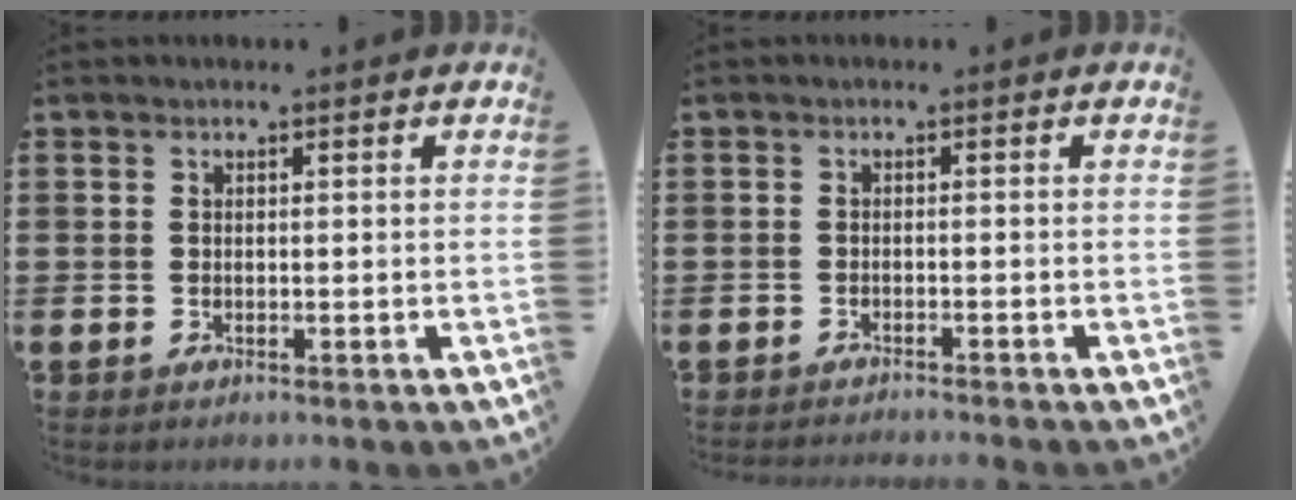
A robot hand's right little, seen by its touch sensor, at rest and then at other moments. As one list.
[{"total": 1.0, "force": [-0.9, -0.2, 0.0], "torque": [0.000, 0.000, -0.019]}]